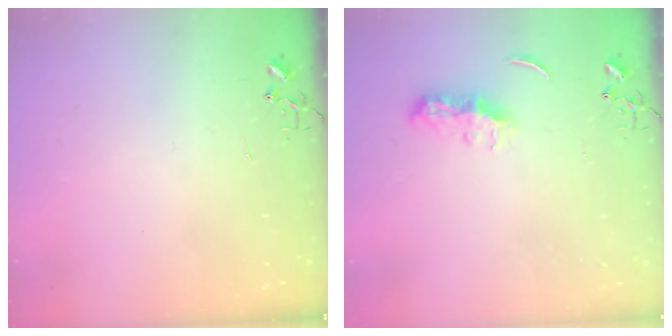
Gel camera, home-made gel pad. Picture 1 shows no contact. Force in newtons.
{"total": 7.2, "press": 7.2, "slide": 0.7}